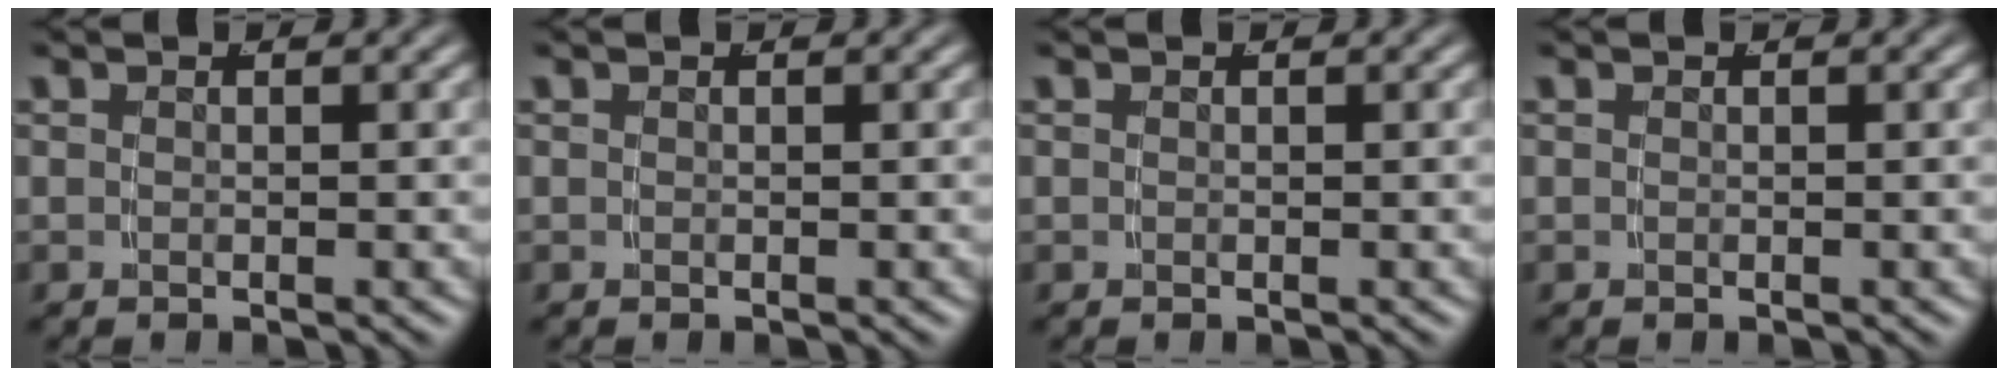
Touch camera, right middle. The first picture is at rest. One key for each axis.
{"total": 0.0}
{"total": 0.0}
{"total": 0.0}